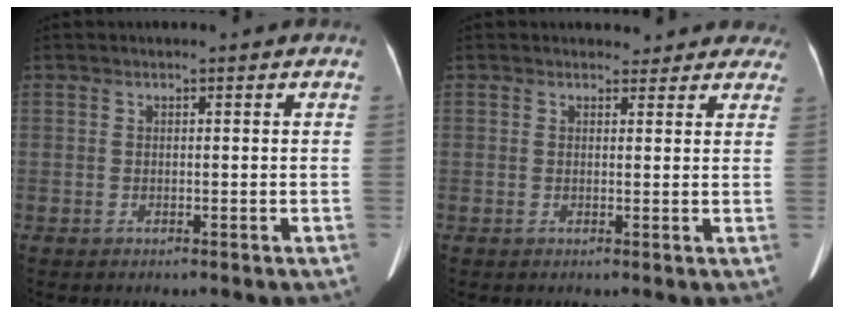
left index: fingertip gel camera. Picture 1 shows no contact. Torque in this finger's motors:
{"motor_torque": [0.61, -0.80, -0.01, 0.00]}